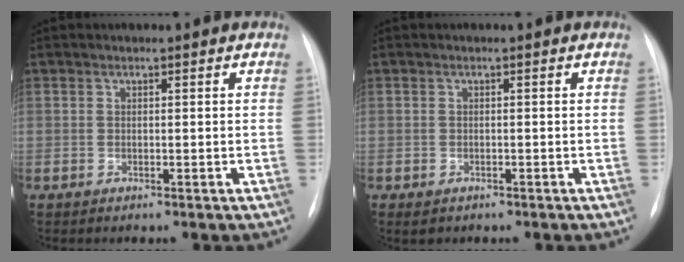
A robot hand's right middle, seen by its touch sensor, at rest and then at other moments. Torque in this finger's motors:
{"motor_torque": [0.08, -0.19, 0.11, 0.03]}